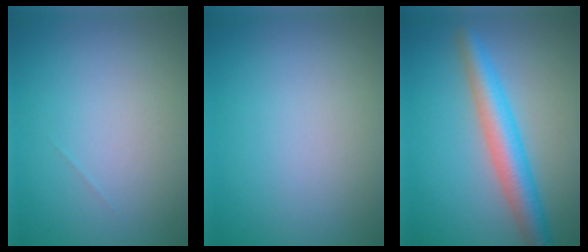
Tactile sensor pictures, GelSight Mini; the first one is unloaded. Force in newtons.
{"total": 0.0}
{"total": 4.8, "press": 4.8, "slide": 0.1}